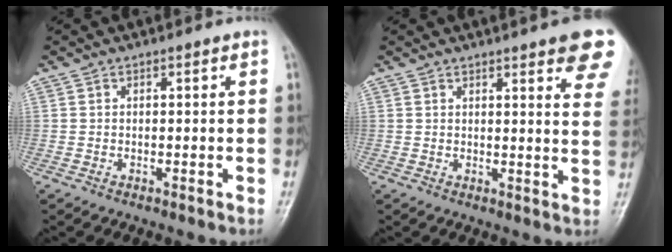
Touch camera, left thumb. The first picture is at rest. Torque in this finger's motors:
{"motor_torque": [3.02, 2.00, 1.35, -1.42, 0.07]}